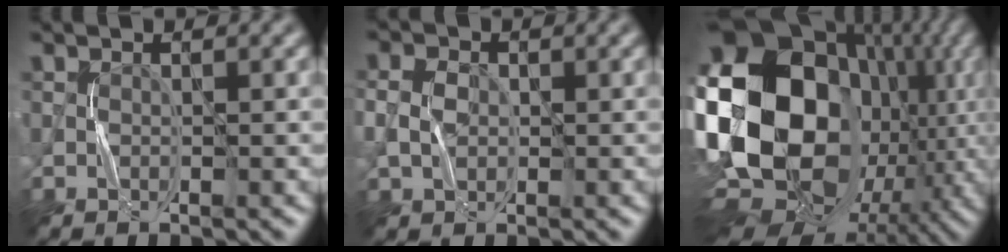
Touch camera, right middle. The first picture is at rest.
{"total": 2.5, "force": [0.0, 1.9, 1.6], "torque": [-0.044, 0.005, 0.002]}
{"total": 22.7, "force": [0.1, 17.0, 15.0], "torque": [-0.318, -0.021, 0.004]}